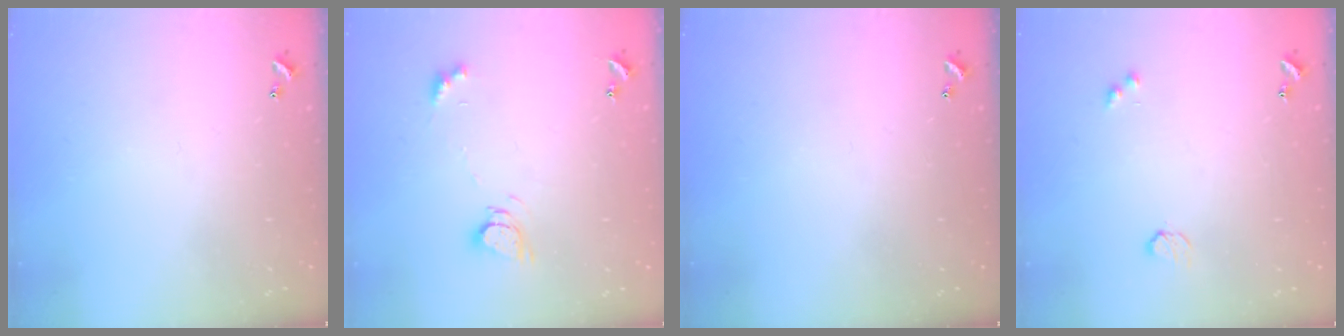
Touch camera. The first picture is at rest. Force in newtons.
{"total": 5.9, "press": 5.9, "slide": 0.5}
{"total": 0.0}
{"total": 2.9, "press": 2.9, "slide": 0.5}